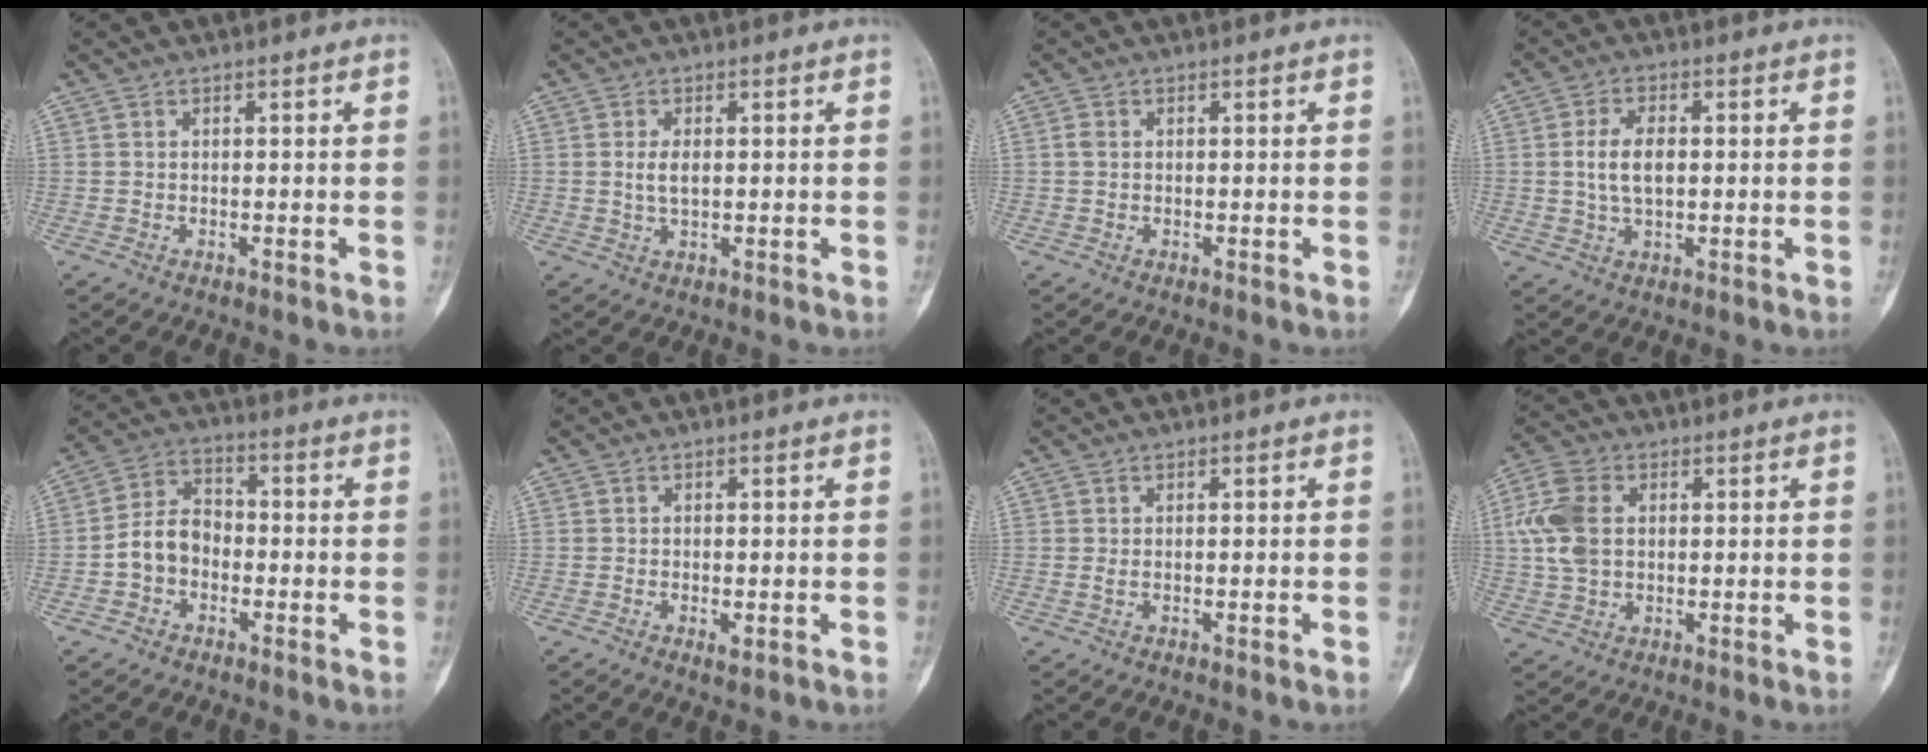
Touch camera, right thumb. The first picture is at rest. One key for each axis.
{"total": 3.0, "fx": 0.3, "fy": 1.5, "fz": 2.6, "tx": -0.054, "ty": -0.004, "tz": 0.009}
{"total": 1.0, "fx": 0.1, "fy": 0.8, "fz": 0.7, "tx": -0.016, "ty": 0.000, "tz": 0.000}
{"total": 6.4, "fx": 0.4, "fy": 3.4, "fz": 5.4, "tx": -0.107, "ty": 0.004, "tz": 0.008}
{"total": 7.7, "fx": -2.0, "fy": 5.9, "fz": 4.4, "tx": -0.067, "ty": 0.034, "tz": -0.049}
{"total": 1.5, "fx": -0.5, "fy": 0.6, "fz": 1.4, "tx": -0.024, "ty": -0.003, "tz": -0.007}
{"total": 0.9, "fx": 0.0, "fy": 0.1, "fz": 0.9, "tx": -0.019, "ty": 0.001, "tz": 0.004}
{"total": 9.2, "fx": 1.3, "fy": 6.3, "fz": 6.6, "tx": -0.150, "ty": 0.011, "tz": 0.026}